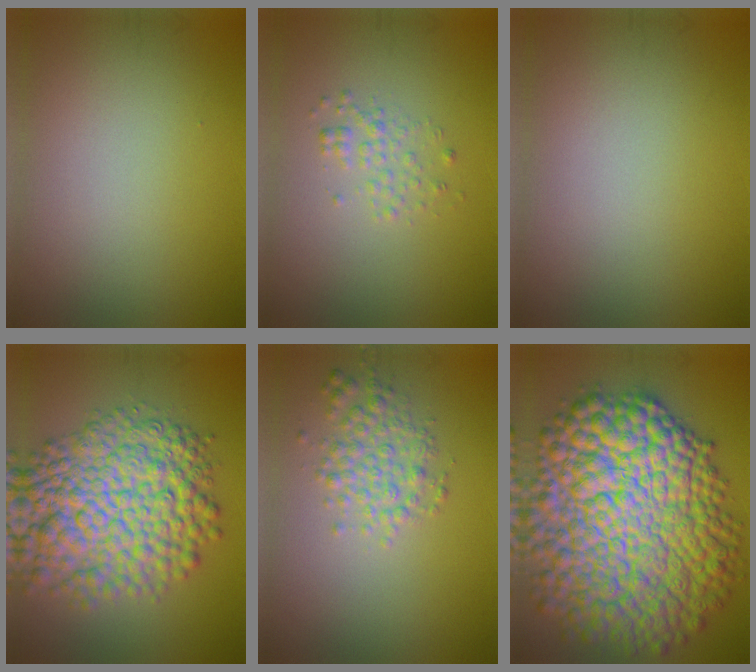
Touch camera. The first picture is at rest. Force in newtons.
{"total": 1.4, "press": 1.4, "slide": 0.1}
{"total": 0.0}
{"total": 11.0, "press": 11.0, "slide": 0.2}
{"total": 2.8, "press": 2.8, "slide": 0.1}
{"total": 18.0, "press": 18.0, "slide": 0.1}